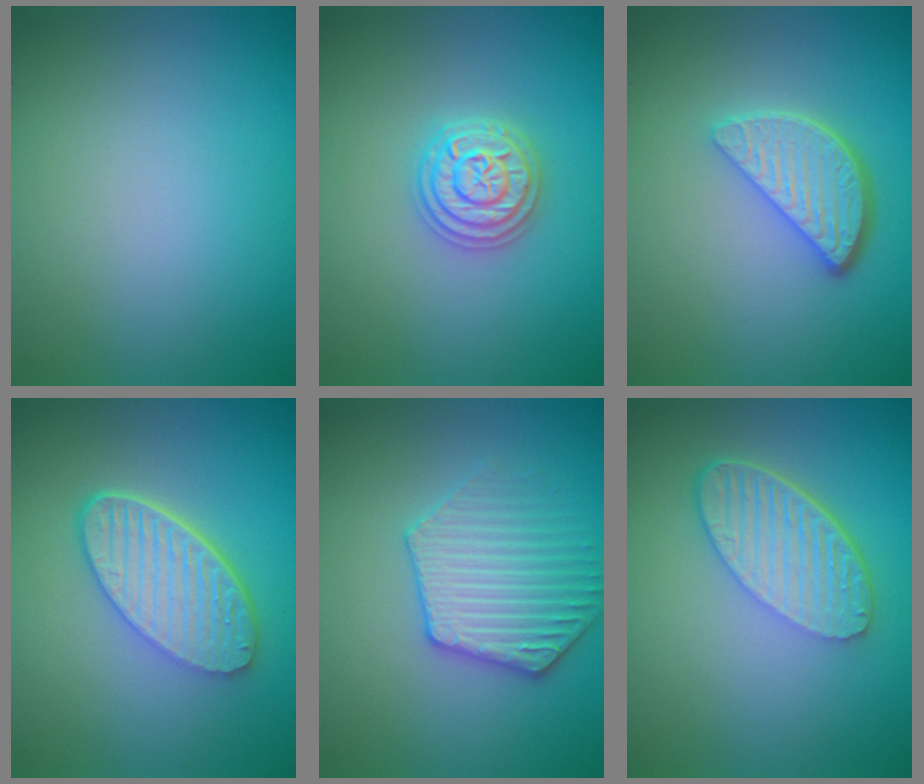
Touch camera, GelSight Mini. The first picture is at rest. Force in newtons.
{"total": 3.5, "press": 3.4, "slide": 0.6}
{"total": 4.0, "press": 3.2, "slide": 2.4}
{"total": 6.1, "press": 4.5, "slide": 4.1}
{"total": 3.6, "press": 3.5, "slide": 0.6}
{"total": 5.5, "press": 4.0, "slide": 3.8}